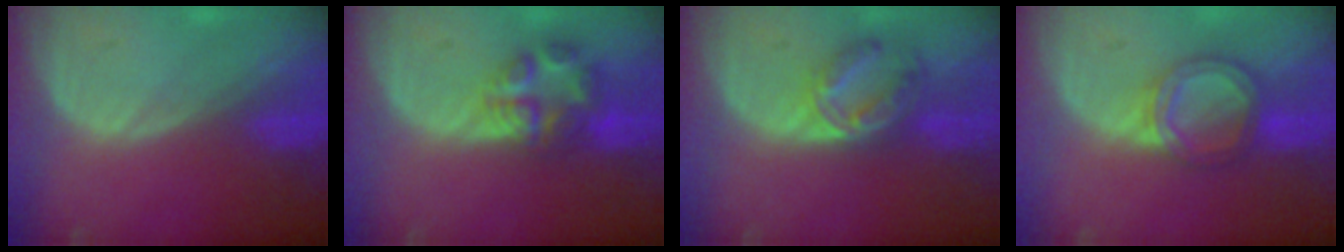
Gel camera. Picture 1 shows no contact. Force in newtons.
{"total": 6.9, "press": 6.5, "slide": 2.2}
{"total": 6.8, "press": 6.0, "slide": 3.4}
{"total": 6.1, "press": 5.6, "slide": 2.4}